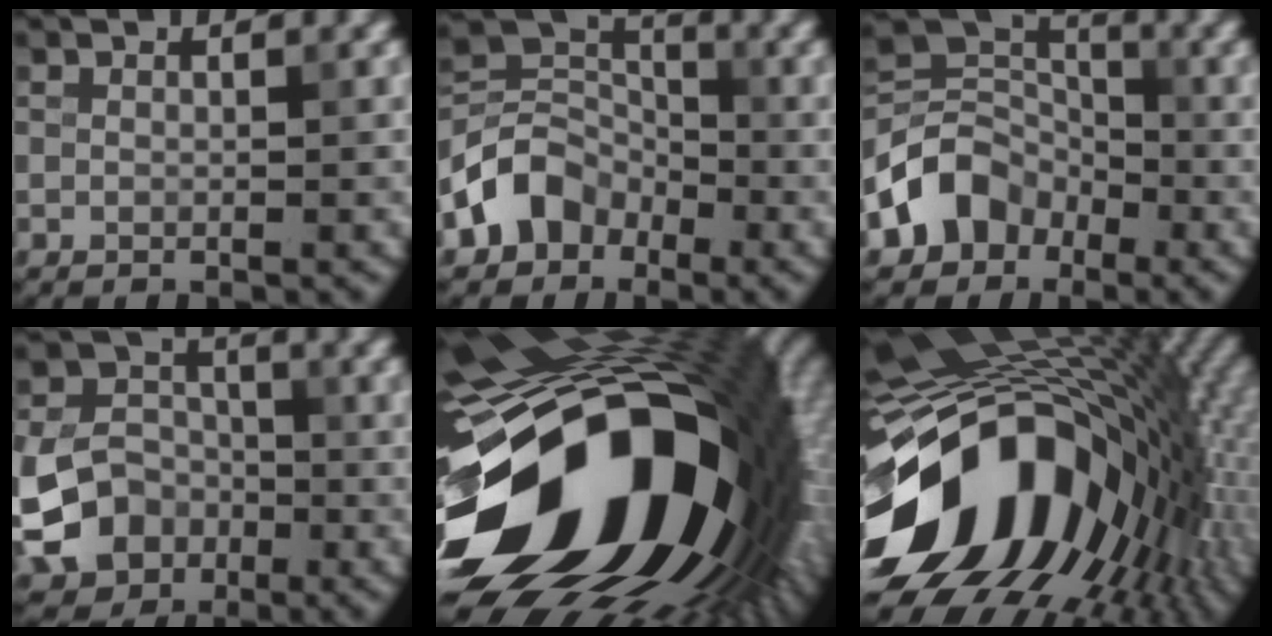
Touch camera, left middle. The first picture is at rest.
{"total": 4.9, "force": [-2.6, 3.9, 1.6], "torque": [-0.017, 0.007, -0.062]}
{"total": 5.5, "force": [-2.7, 4.4, 1.9], "torque": [-0.020, 0.006, -0.062]}
{"total": 9.3, "force": [-3.2, 7.7, 4.0], "torque": [-0.069, -0.023, -0.074]}
{"total": 21.2, "force": [-4.3, 11.7, 17.2], "torque": [-0.301, -0.064, -0.067]}
{"total": 17.7, "force": [-3.9, 11.4, 12.9], "torque": [-0.203, 0.013, -0.085]}